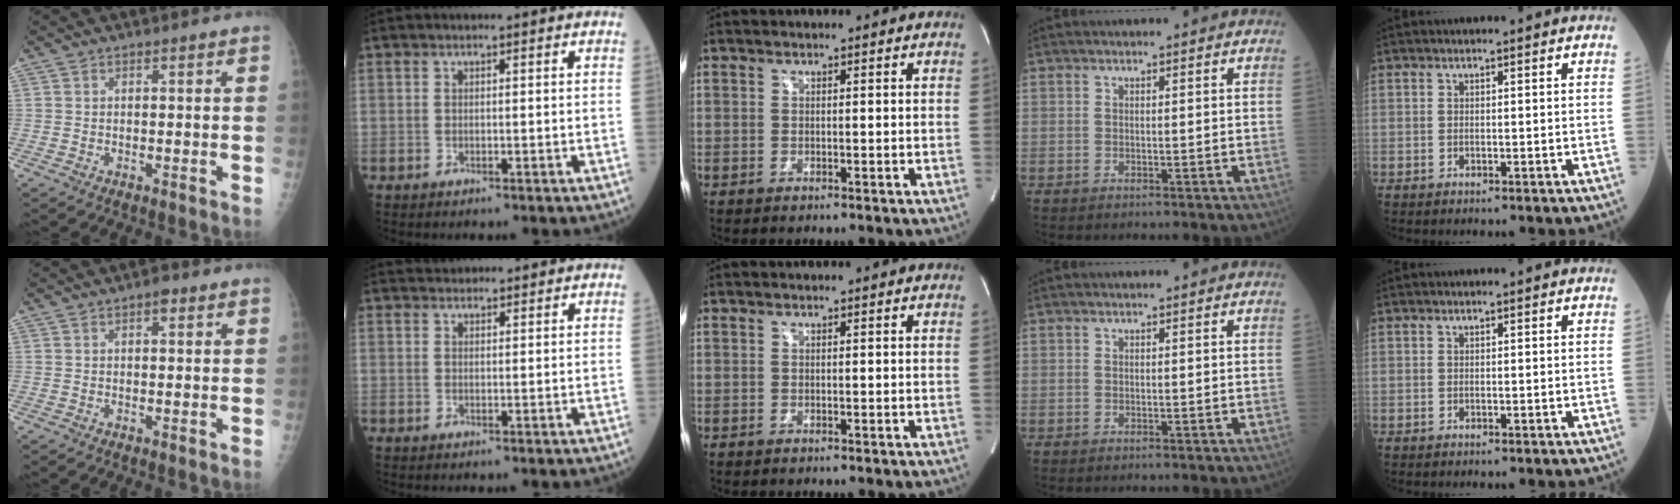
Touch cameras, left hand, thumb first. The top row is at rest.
{"thumb": {"total": 1.7, "force": [0.9, 0.8, 1.3], "torque": [-0.012, 0.000, 0.009]}, "index": {"total": 2.6, "force": [2.5, 0.8, 0.2], "torque": [-0.003, 0.026, 0.039]}}